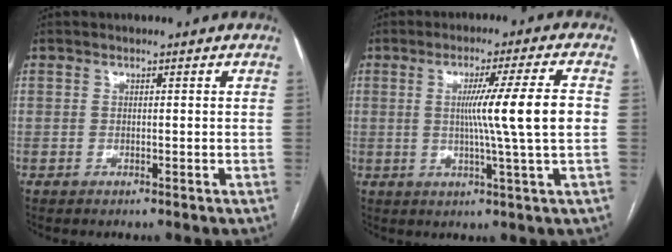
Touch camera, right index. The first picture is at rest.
{"total": 10.0, "force": [0.4, -2.0, 9.8], "torque": [-0.154, -0.004, 0.013]}